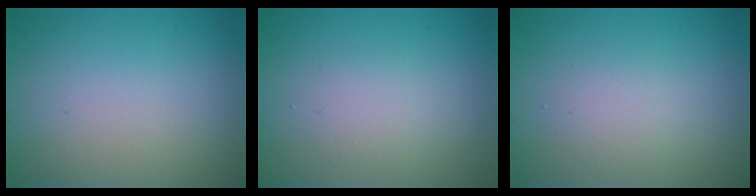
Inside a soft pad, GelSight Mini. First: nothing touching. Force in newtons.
{"total": 1.7, "press": 1.7, "slide": 0.1}
{"total": 2.0, "press": 2.0, "slide": 0.0}